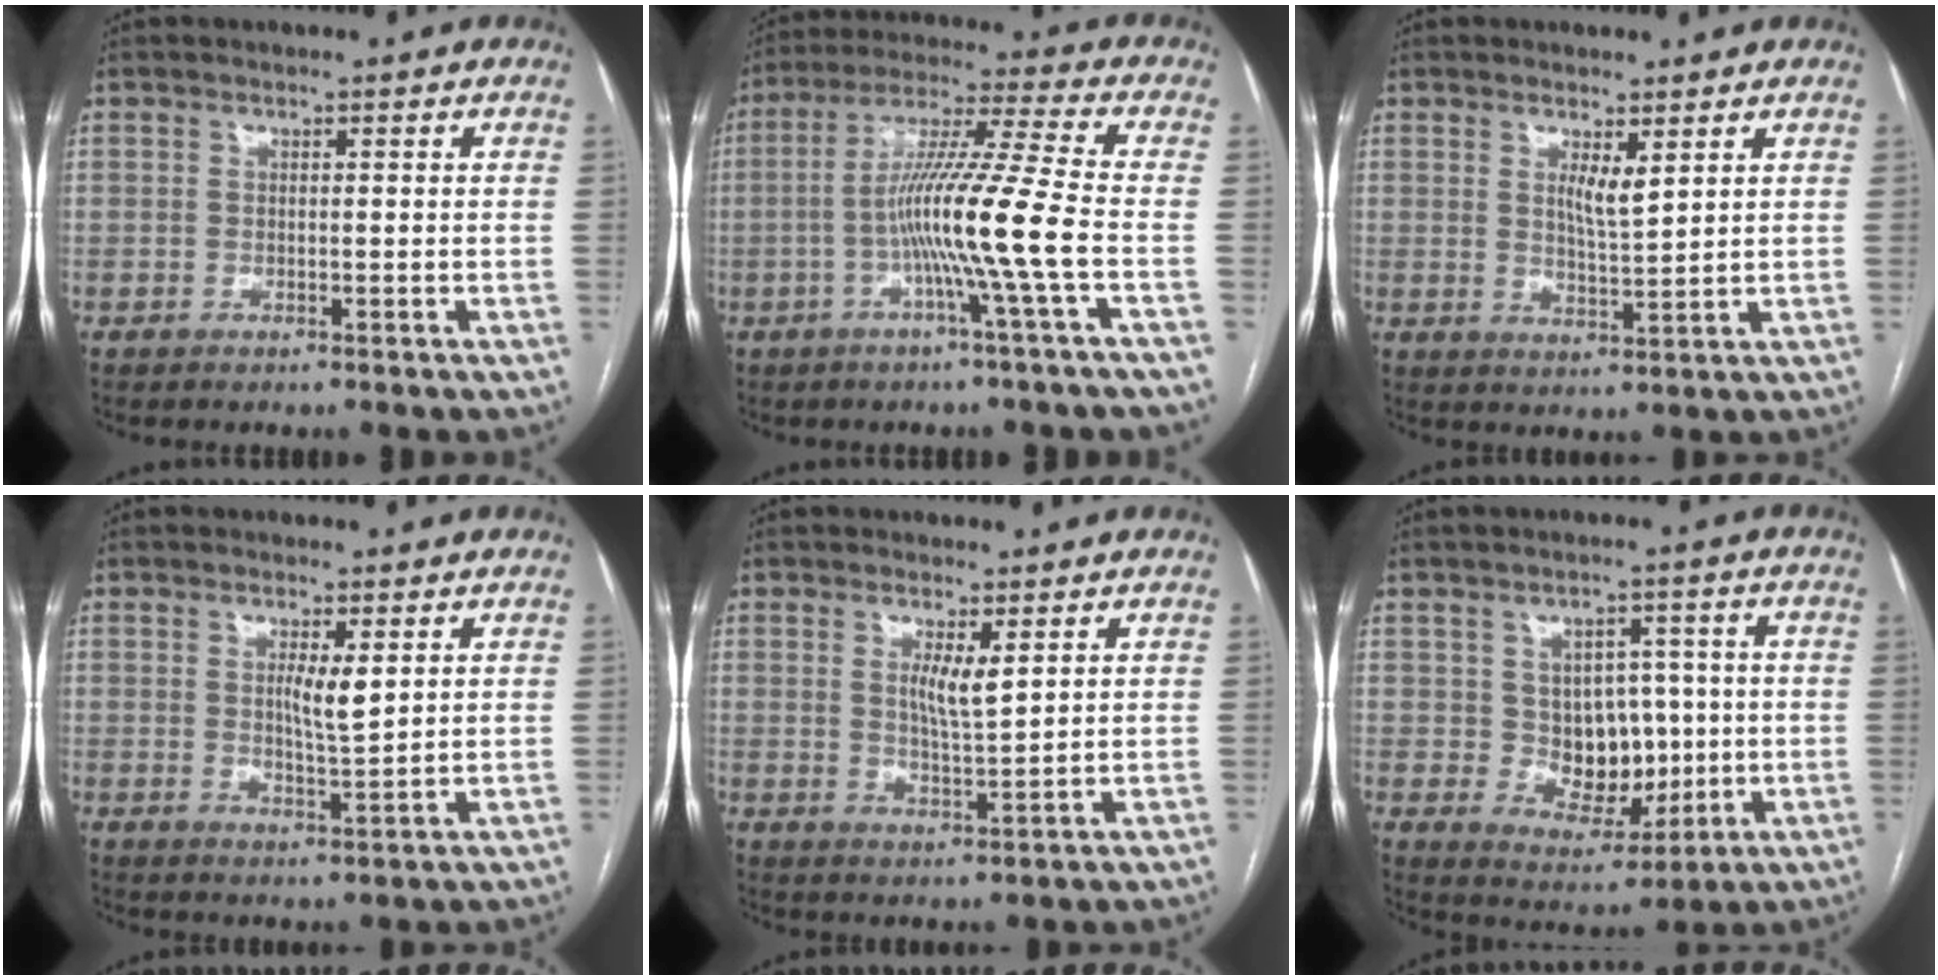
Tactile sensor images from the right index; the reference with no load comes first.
{"total": 12.8, "force": [-3.3, -2.2, 12.1], "torque": [-0.223, 0.002, -0.066]}
{"total": 3.4, "force": [1.6, 0.5, 3.0], "torque": [-0.056, -0.011, 0.033]}
{"total": 4.0, "force": [1.2, 0.6, 3.8], "torque": [-0.066, -0.008, 0.022]}
{"total": 4.0, "force": [1.6, 0.5, 3.7], "torque": [-0.068, -0.012, 0.031]}
{"total": 8.7, "force": [0.4, 6.5, 5.8], "torque": [-0.084, 0.014, 0.023]}